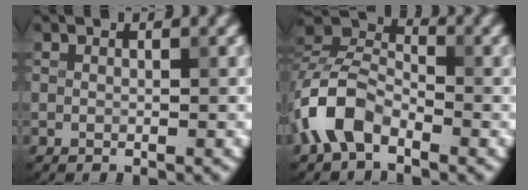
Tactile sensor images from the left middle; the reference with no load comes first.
{"total": 6.0, "force": [-3.3, 3.5, 3.5], "torque": [-0.067, 0.008, -0.077]}